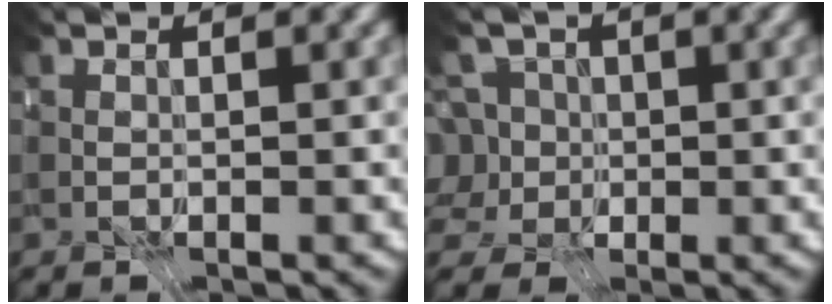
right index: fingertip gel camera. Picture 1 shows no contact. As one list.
[{"total": 4.6, "force": [1.4, 3.6, 2.5], "torque": [-0.030, 0.013, -0.018]}]